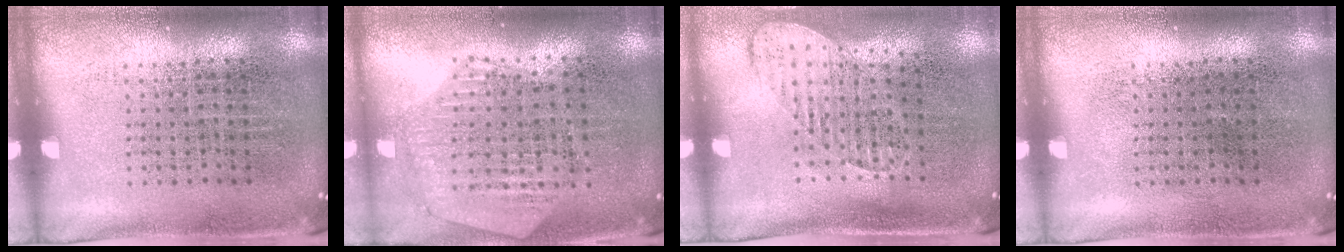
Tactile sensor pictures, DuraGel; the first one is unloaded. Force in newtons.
{"total": 1.2, "press": 1.2, "slide": 0.2}
{"total": 1.4, "press": 1.1, "slide": 0.8}
{"total": 0.0}